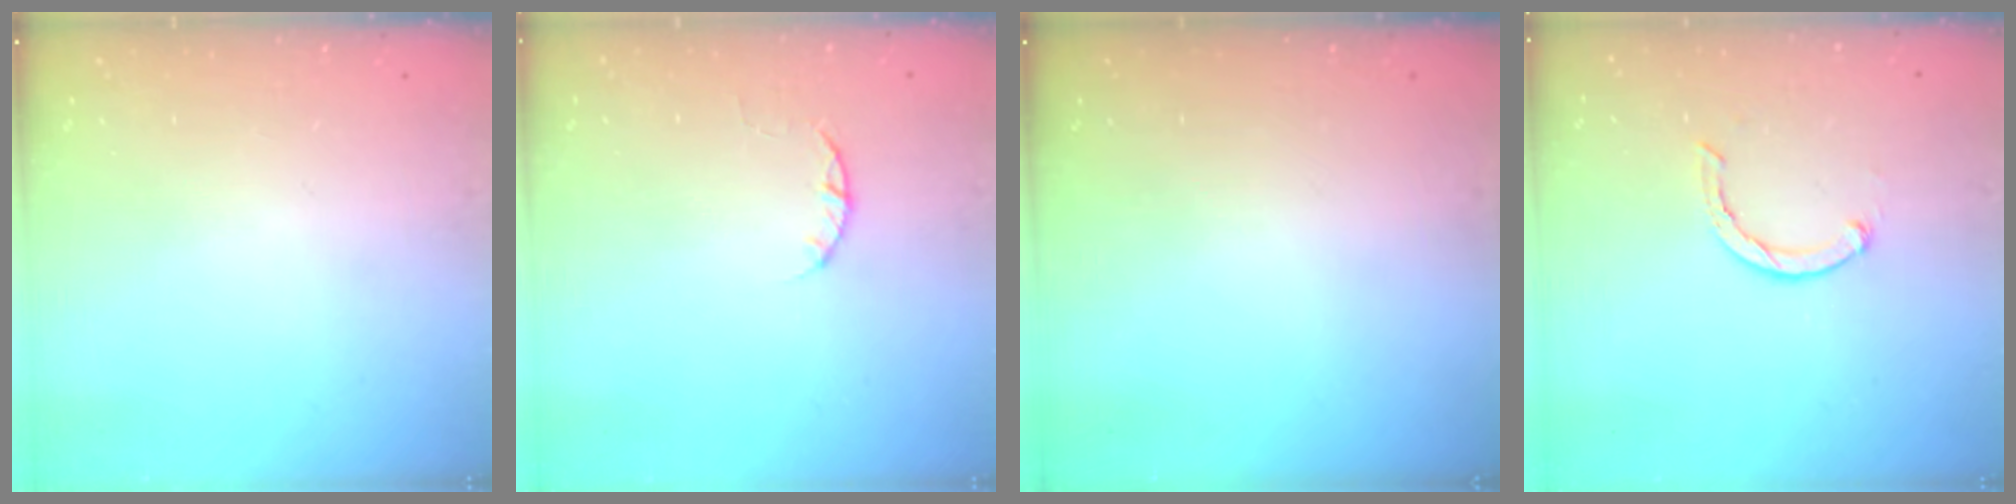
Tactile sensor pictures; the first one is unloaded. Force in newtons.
{"total": 2.5, "press": 2.4, "slide": 0.4}
{"total": 0.0}
{"total": 1.9, "press": 1.9, "slide": 0.3}